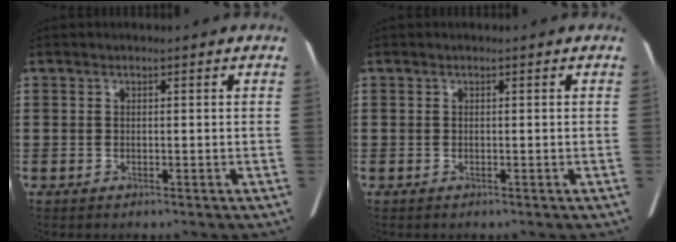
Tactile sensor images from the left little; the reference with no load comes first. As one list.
[{"total": 0.0}]